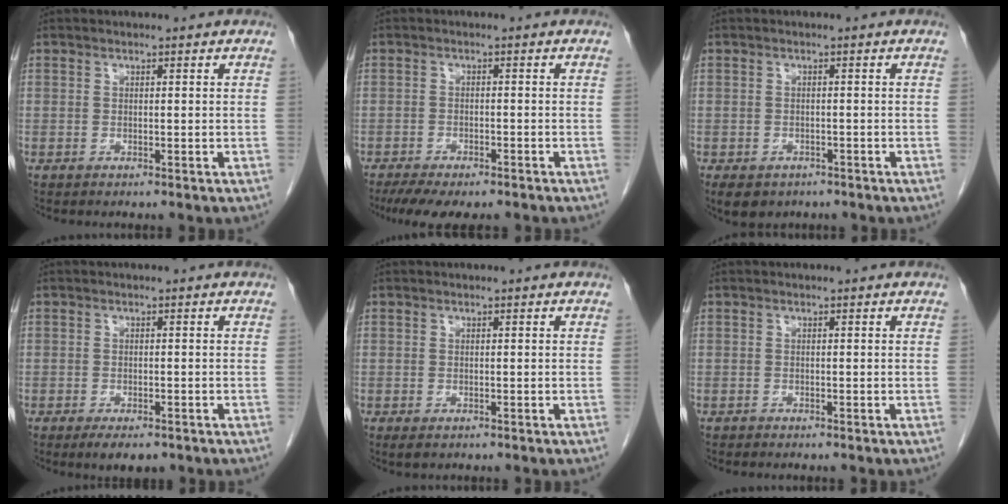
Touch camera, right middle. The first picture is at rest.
{"total": 8.5, "force": [-6.8, 2.4, 4.4], "torque": [-0.064, -0.007, -0.100]}
{"total": 8.6, "force": [-5.4, 5.8, 3.2], "torque": [-0.077, -0.009, -0.067]}
{"total": 3.7, "force": [-2.5, 1.5, 2.3], "torque": [-0.033, -0.006, -0.032]}
{"total": 1.2, "force": [-0.7, 0.6, 0.7], "torque": [-0.010, -0.001, -0.004]}
{"total": 0.0}